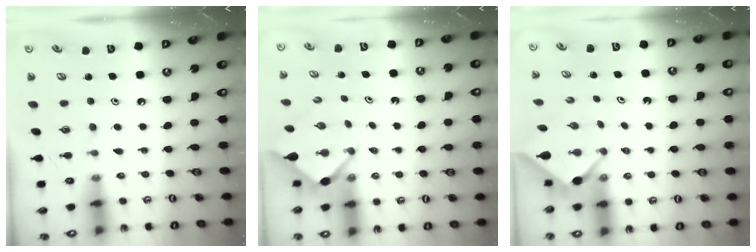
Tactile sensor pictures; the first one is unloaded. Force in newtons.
{"total": 4.0, "press": 4.0, "slide": 0.4}
{"total": 2.6, "press": 2.6, "slide": 0.3}